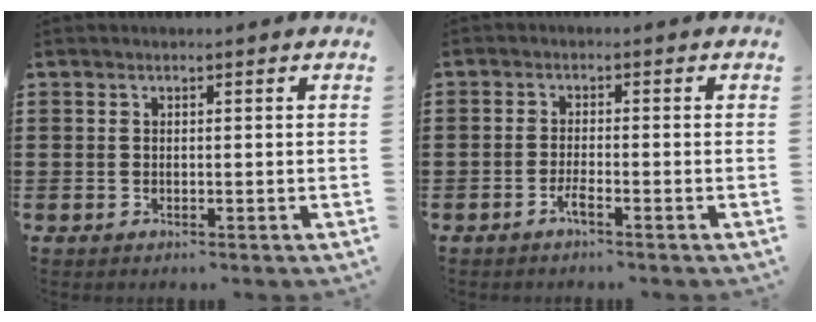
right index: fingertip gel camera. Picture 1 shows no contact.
{"total": 2.0, "force": [-1.3, 0.2, 1.5], "torque": [-0.035, -0.005, -0.025]}